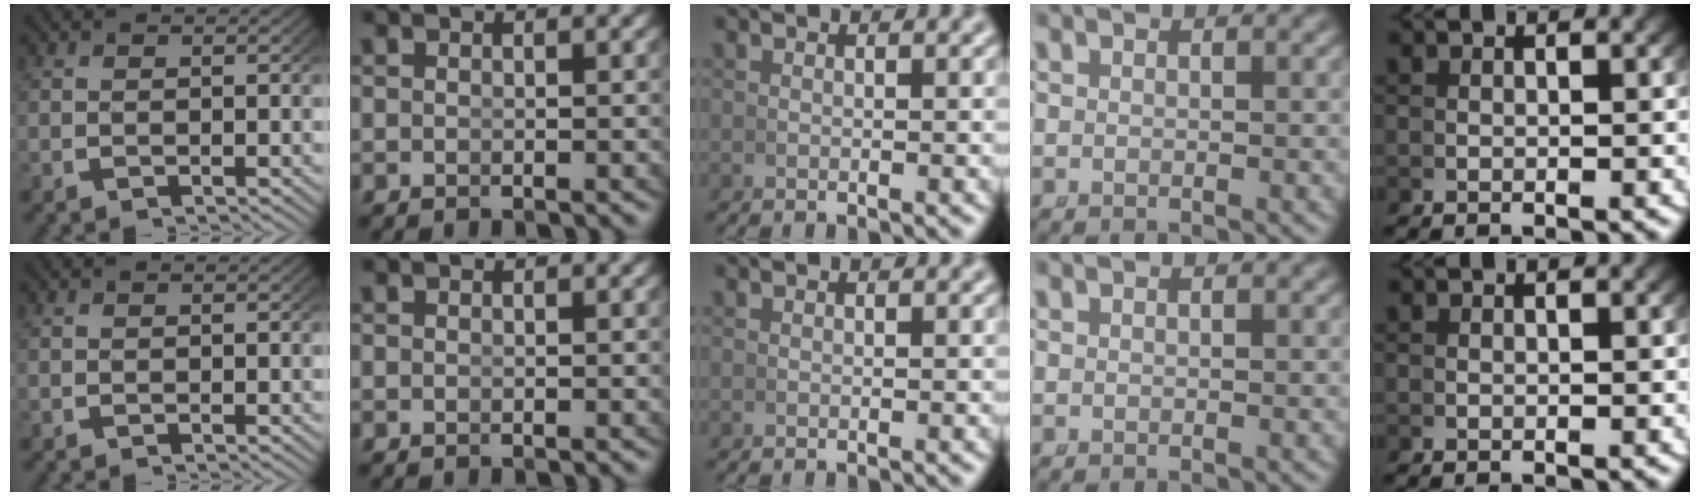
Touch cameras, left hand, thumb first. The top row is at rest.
{}